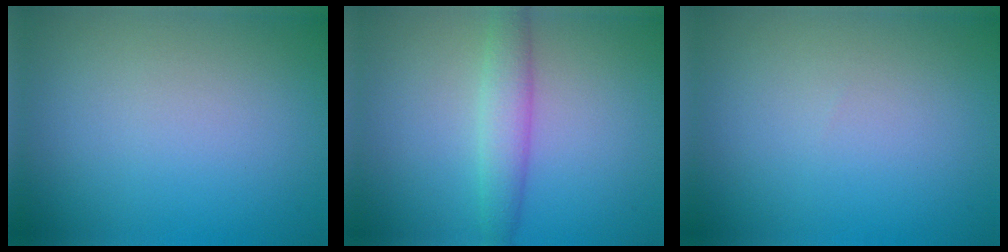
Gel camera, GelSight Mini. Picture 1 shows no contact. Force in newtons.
{"total": 2.9, "press": 2.9, "slide": 0.1}
{"total": 0.0}